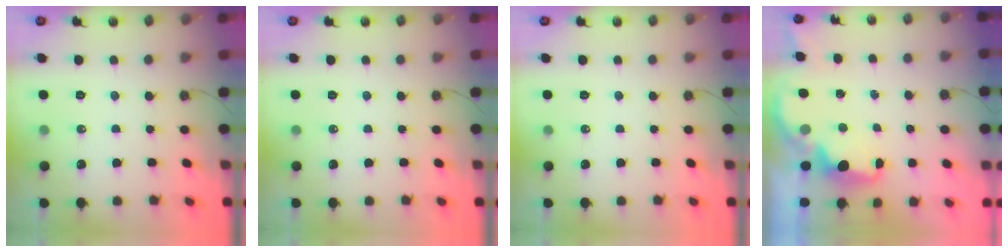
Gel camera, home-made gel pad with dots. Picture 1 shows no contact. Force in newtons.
{"total": 0.0}
{"total": 0.0}
{"total": 2.2, "press": 2.1, "slide": 0.9}